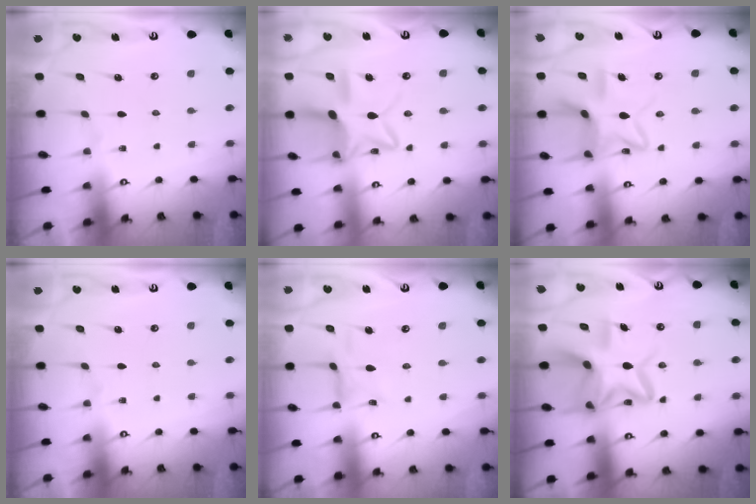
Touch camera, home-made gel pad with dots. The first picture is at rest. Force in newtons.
{"total": 13.9, "press": 13.8, "slide": 1.0}
{"total": 12.5, "press": 12.5, "slide": 1.0}
{"total": 0.0}
{"total": 2.4, "press": 2.3, "slide": 0.3}
{"total": 14.2, "press": 14.0, "slide": 2.0}